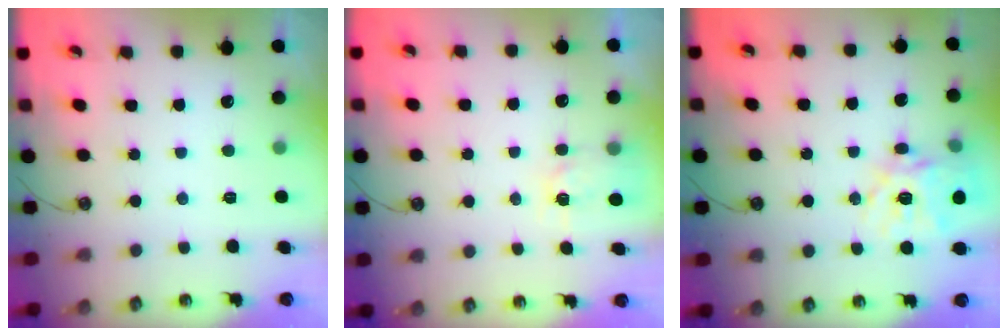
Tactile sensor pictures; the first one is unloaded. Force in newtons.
{"total": 4.8, "press": 4.7, "slide": 0.6}
{"total": 17.9, "press": 17.7, "slide": 2.7}